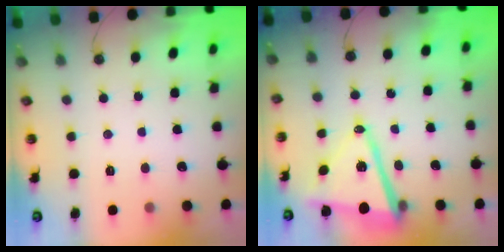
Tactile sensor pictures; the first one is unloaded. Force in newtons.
{"total": 13.0, "press": 12.9, "slide": 1.8}